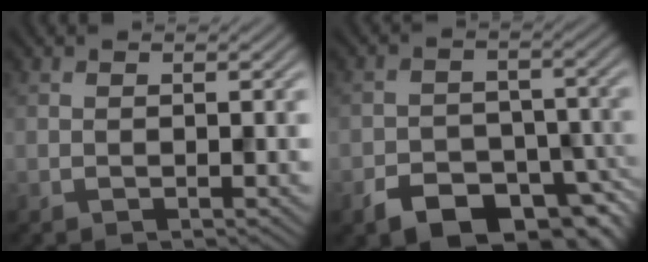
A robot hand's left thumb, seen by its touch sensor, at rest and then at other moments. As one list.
[{"total": 8.5, "force": [-5.9, 4.6, 4.0], "torque": [-0.057, -0.016, -0.098]}]